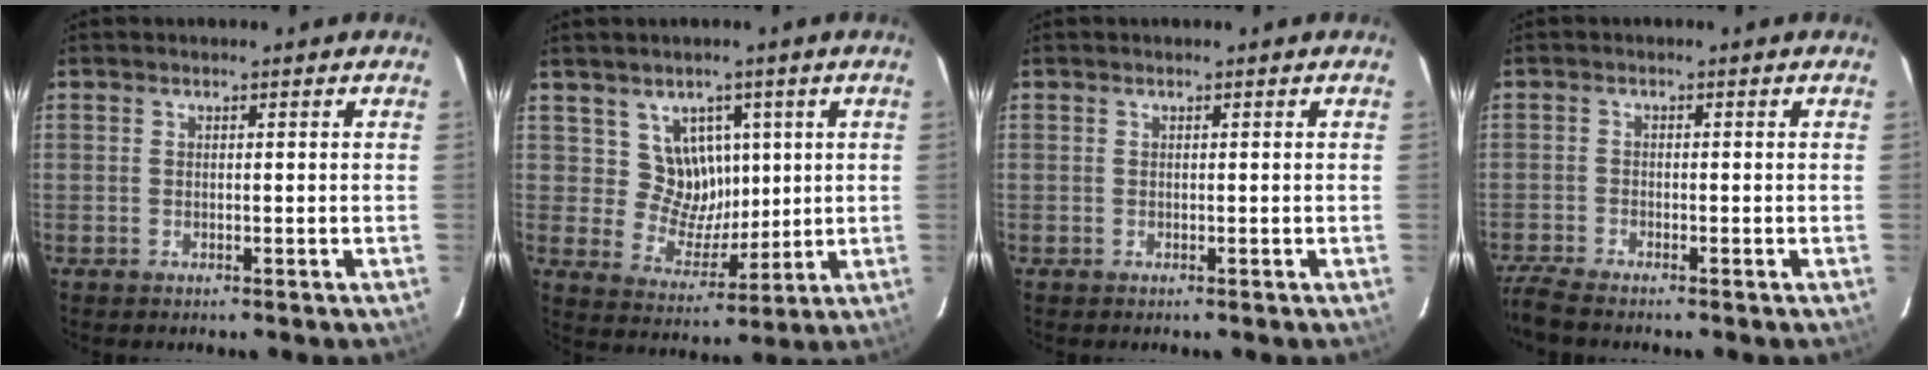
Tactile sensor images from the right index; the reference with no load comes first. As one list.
[{"total": 8.0, "force": [3.0, 7.1, 2.1], "torque": [-0.032, 0.002, 0.062]}, {"total": 0.0}, {"total": 4.5, "force": [-4.1, 0.2, 1.8], "torque": [-0.056, -0.017, -0.080]}]